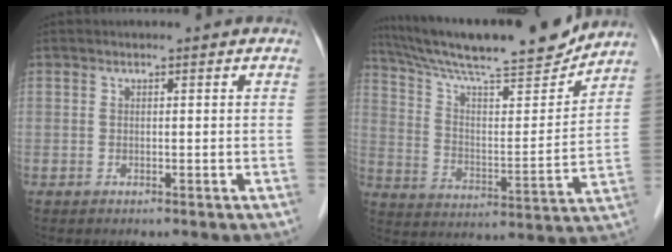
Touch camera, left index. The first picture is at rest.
{"total": 20.2, "force": [18.2, 1.9, 8.5], "torque": [-0.148, -0.007, 0.284]}